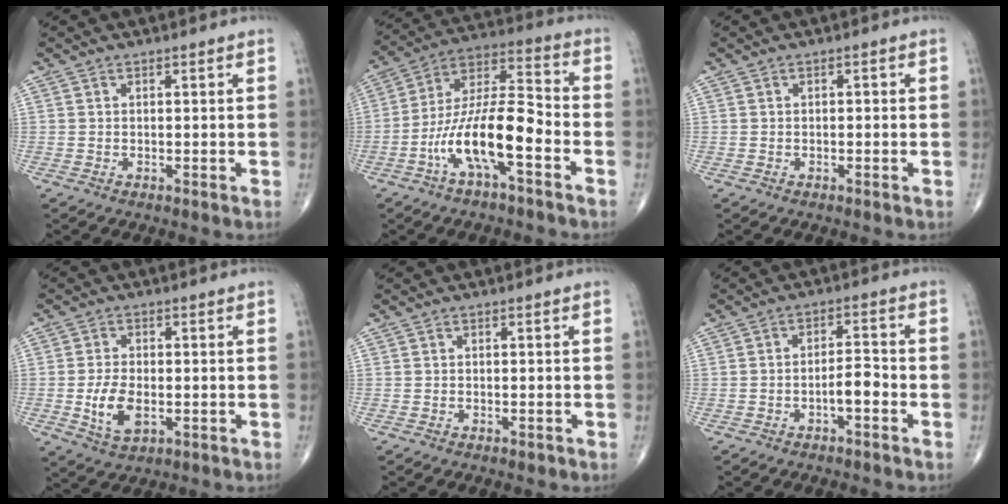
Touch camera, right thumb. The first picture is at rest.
{"total": 15.2, "force": [-6.0, 4.5, 13.2], "torque": [-0.250, 0.062, -0.111]}
{"total": 0.6, "force": [-0.1, 0.4, 0.4], "torque": [0.000, 0.000, -0.005]}
{"total": 7.1, "force": [-1.3, 3.9, 5.8], "torque": [-0.109, -0.003, -0.019]}
{"total": 0.7, "force": [-0.4, 0.3, 0.4], "torque": [-0.007, -0.001, -0.005]}
{"total": 4.4, "force": [-1.8, 1.6, 3.6], "torque": [-0.053, 0.026, -0.032]}